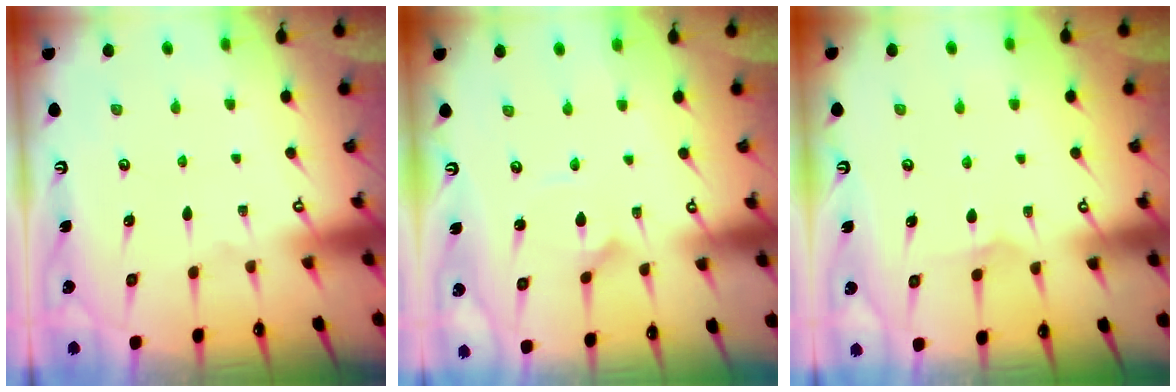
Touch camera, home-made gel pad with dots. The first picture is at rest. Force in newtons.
{"total": 2.9, "press": 2.9, "slide": 0.2}
{"total": 4.4, "press": 4.4, "slide": 0.1}